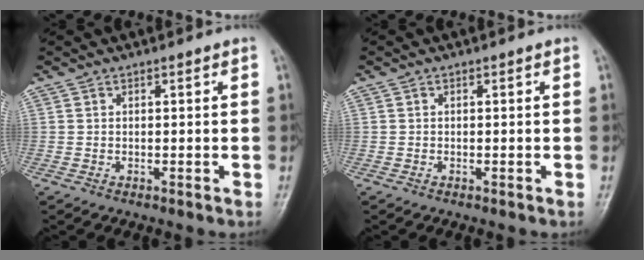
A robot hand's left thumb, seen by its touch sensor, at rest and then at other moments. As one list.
[{"total": 0.0}]